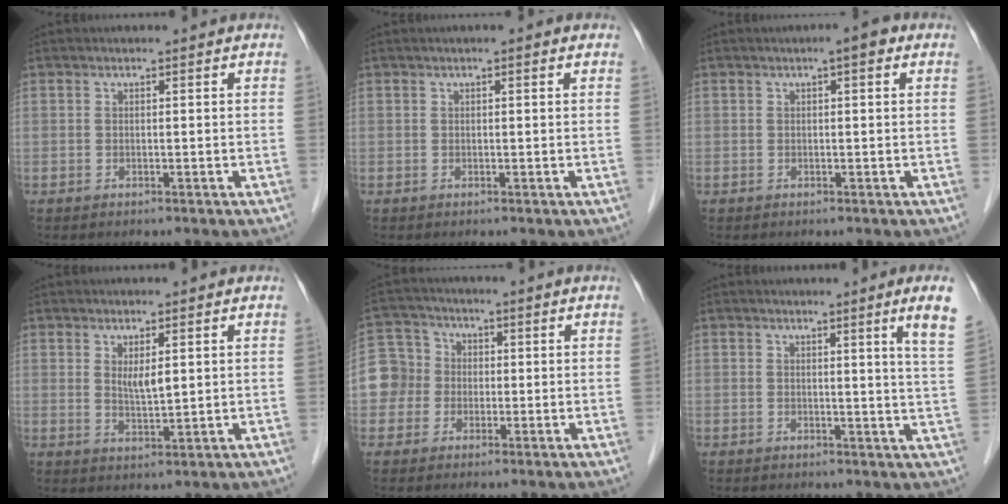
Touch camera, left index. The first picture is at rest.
{"total": 0.9, "force": [0.4, 0.1, 0.8], "torque": [-0.015, 0.006, 0.005]}
{"total": 2.3, "force": [0.9, 0.5, 2.0], "torque": [-0.026, 0.007, 0.008]}
{"total": 2.4, "force": [0.8, 0.5, 2.2], "torque": [-0.042, -0.003, 0.017]}
{"total": 5.7, "force": [-1.0, 5.5, 1.1], "torque": [-0.033, 0.025, -0.020]}
{"total": 5.6, "force": [3.2, -1.4, 4.4], "torque": [-0.056, -0.023, 0.029]}